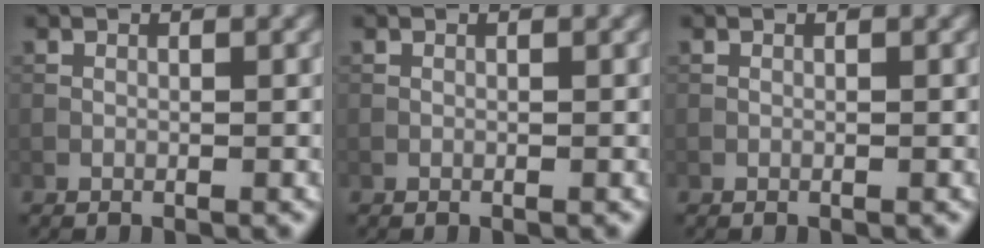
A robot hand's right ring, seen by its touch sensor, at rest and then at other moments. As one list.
[{"total": 0.0}, {"total": 0.0}]